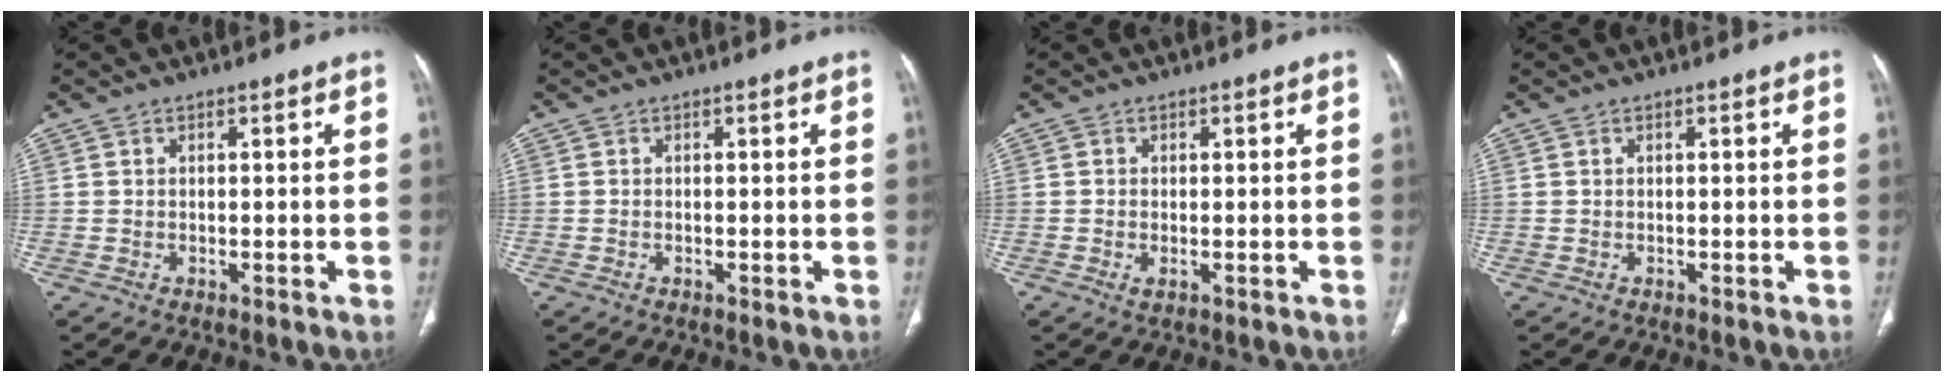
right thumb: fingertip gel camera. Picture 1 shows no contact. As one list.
[{"total": 0.0}, {"total": 1.1, "force": [-0.4, 0.5, 1.0], "torque": [-0.022, -0.004, -0.006]}, {"total": 0.0}]